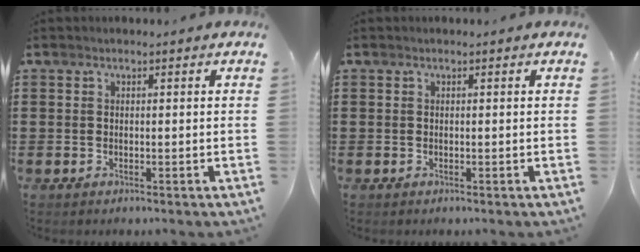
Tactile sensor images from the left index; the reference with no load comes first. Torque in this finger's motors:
{"motor_torque": [0.00, 0.00, 0.00, 0.01]}